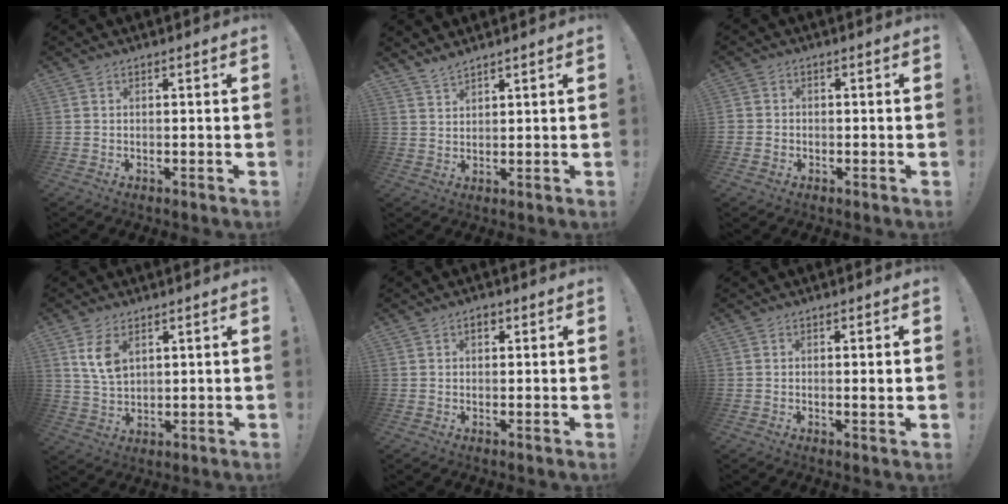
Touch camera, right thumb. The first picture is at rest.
{"total": 3.2, "force": [3.0, 0.7, 0.9], "torque": [-0.019, -0.020, 0.057]}
{"total": 2.3, "force": [-0.9, 2.0, 0.7], "torque": [-0.011, 0.007, -0.016]}
{"total": 8.0, "force": [4.1, 4.9, 4.8], "torque": [-0.087, -0.018, 0.077]}
{"total": 2.0, "force": [1.0, 1.2, 1.1], "torque": [-0.014, 0.000, 0.016]}
{"total": 1.7, "force": [0.2, -0.2, 1.7], "torque": [-0.025, -0.004, -0.001]}